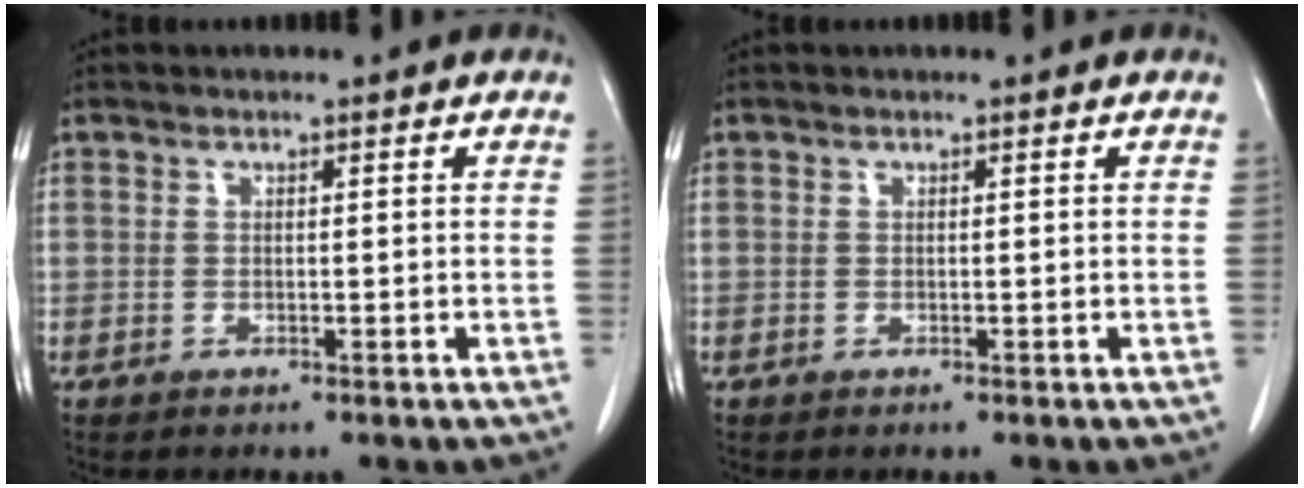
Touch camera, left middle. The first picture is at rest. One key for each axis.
{"total": 0.0}